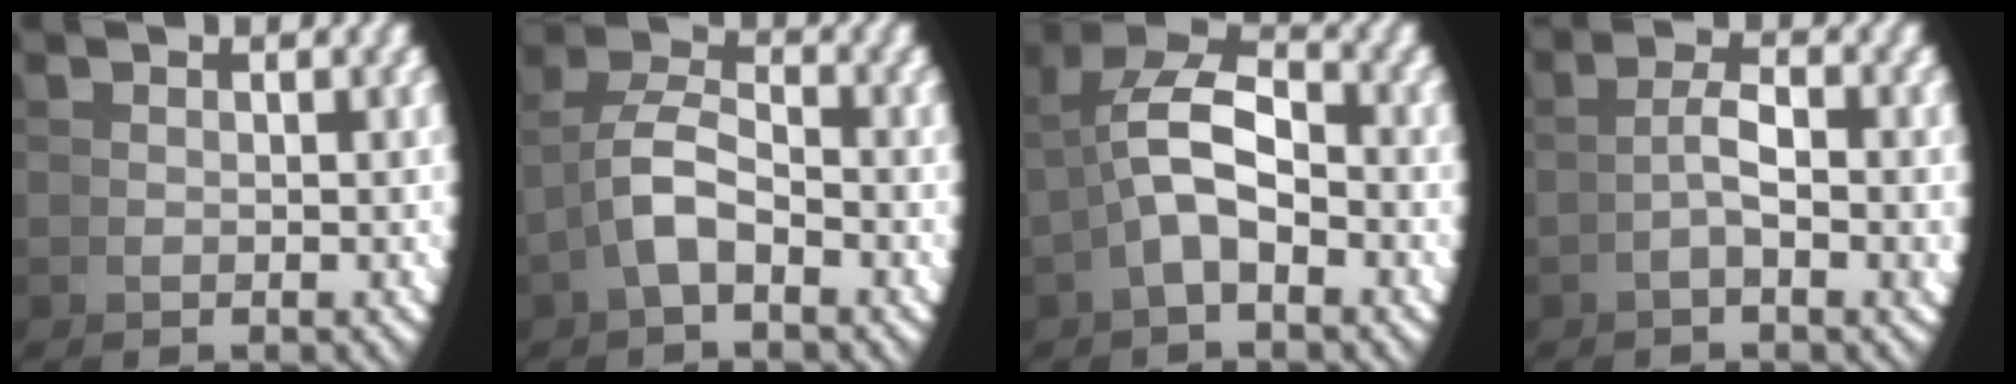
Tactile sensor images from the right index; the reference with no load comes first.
{"total": 3.9, "force": [-0.1, 2.6, 3.0], "torque": [-0.068, -0.005, -0.003]}
{"total": 6.4, "force": [1.1, 3.6, 5.2], "torque": [-0.099, -0.002, 0.016]}
{"total": 2.5, "force": [-0.4, -0.3, 2.5], "torque": [-0.044, 0.001, -0.008]}